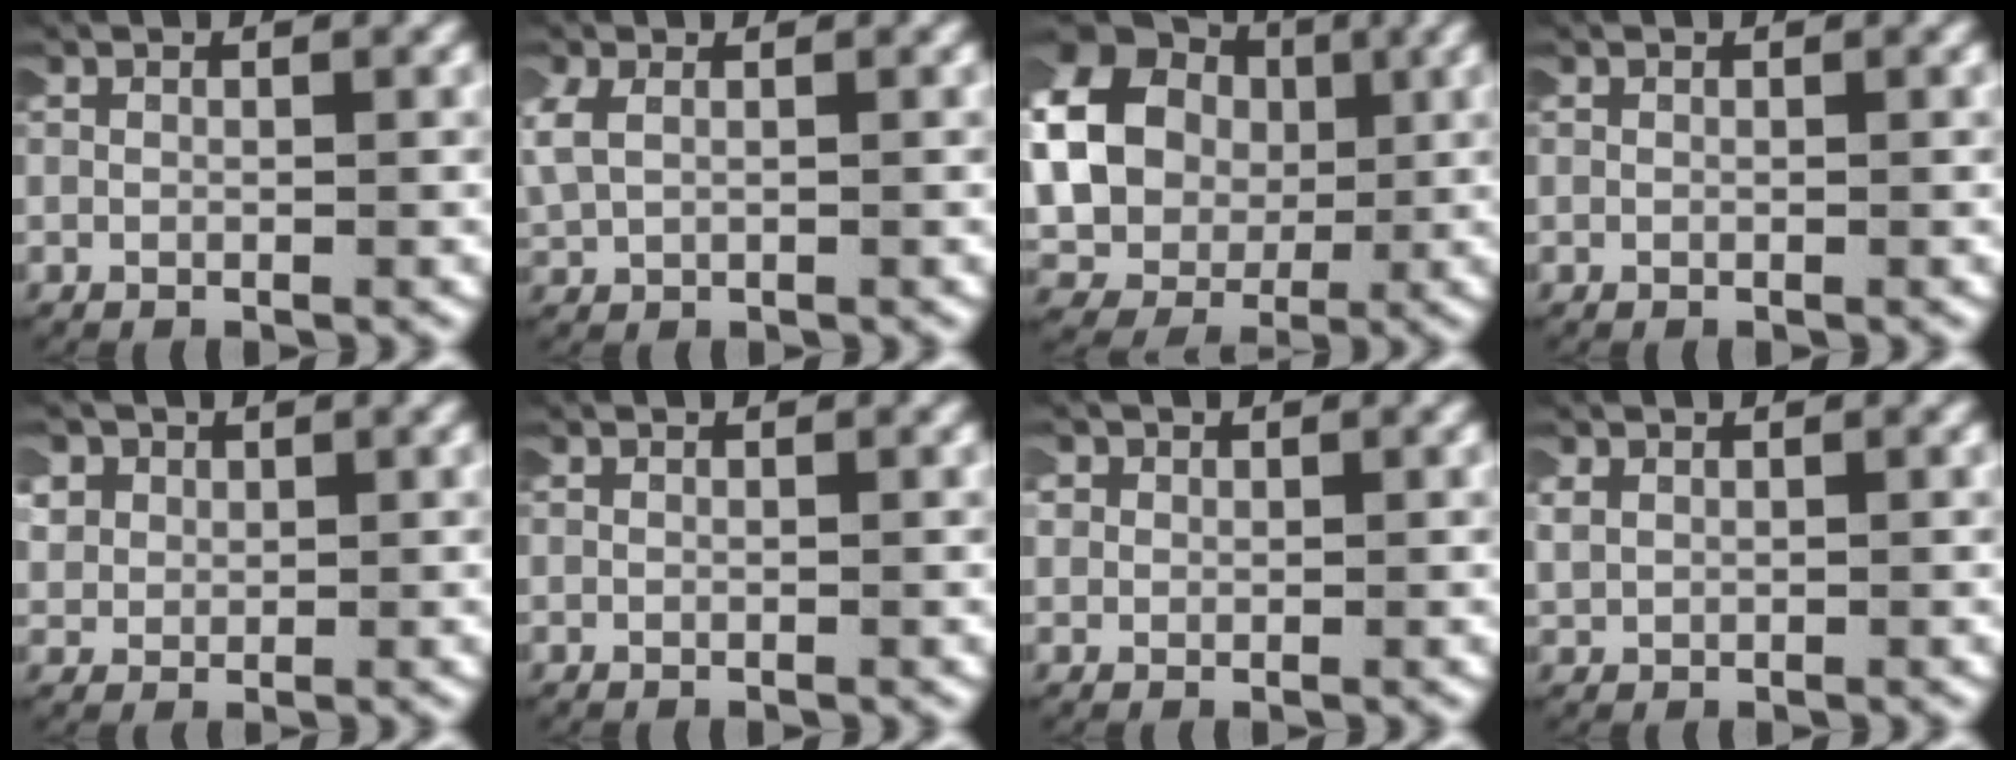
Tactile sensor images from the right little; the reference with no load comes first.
{"total": 2.3, "force": [0.9, 1.6, 1.4], "torque": [-0.051, 0.006, 0.020]}
{"total": 13.9, "force": [1.3, 12.1, 6.7], "torque": [-0.198, -0.026, 0.019]}
{"total": 0.0}
{"total": 3.9, "force": [1.4, 3.3, 1.6], "torque": [-0.057, -0.002, 0.023]}
{"total": 0.0}
{"total": 1.4, "force": [0.3, 1.3, 0.2], "torque": [-0.013, 0.003, 0.001]}
{"total": 1.5, "force": [0.6, 1.2, 0.8], "torque": [-0.031, -0.001, 0.017]}